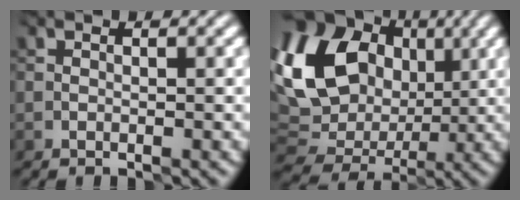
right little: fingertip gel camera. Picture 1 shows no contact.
{"total": 15.8, "force": [3.5, 12.5, 9.0], "torque": [-0.181, 0.006, 0.066]}